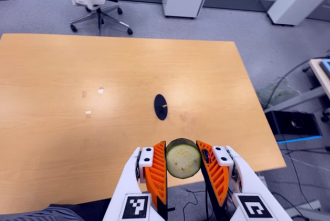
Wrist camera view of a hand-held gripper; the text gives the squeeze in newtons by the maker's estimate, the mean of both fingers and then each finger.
{"total": 11.2, "left": 10.7, "right": 11.7}